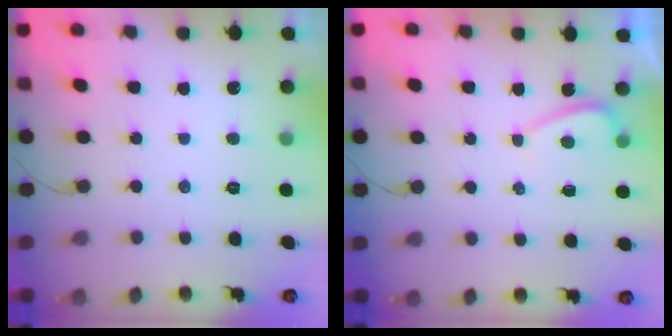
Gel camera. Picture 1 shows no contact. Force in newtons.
{"total": 1.6, "press": 1.5, "slide": 0.6}